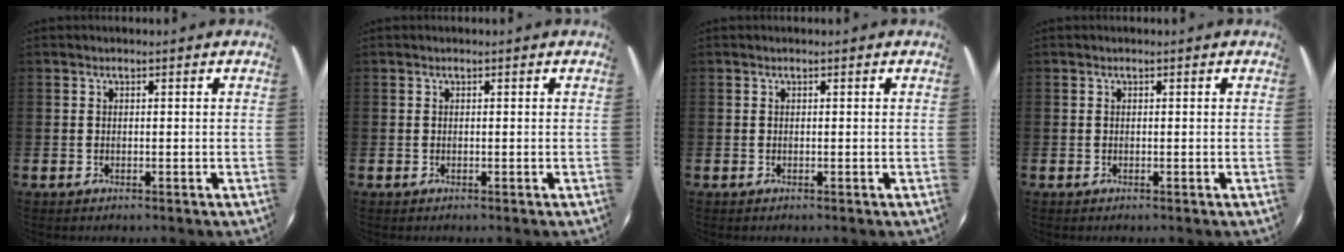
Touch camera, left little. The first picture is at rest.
{"total": 0.0}
{"total": 0.0}
{"total": 0.0}